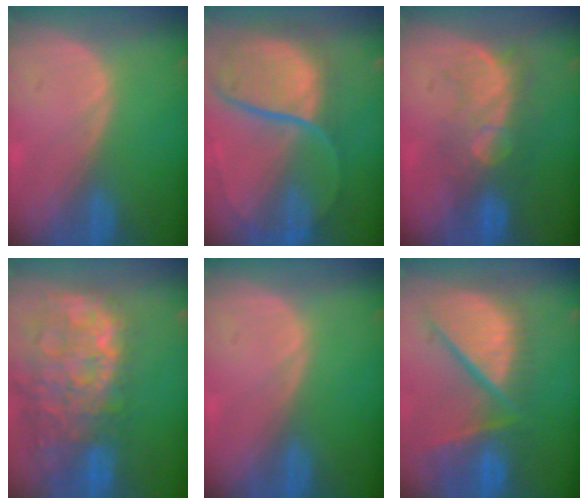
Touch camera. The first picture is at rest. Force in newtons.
{"total": 11.7, "press": 9.7, "slide": 6.5}
{"total": 8.1, "press": 7.8, "slide": 2.2}
{"total": 15.0, "press": 12.2, "slide": 8.7}
{"total": 0.0}
{"total": 12.8, "press": 10.6, "slide": 7.2}